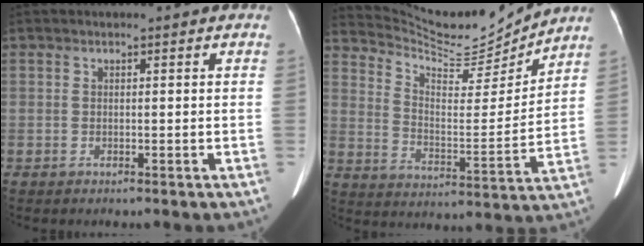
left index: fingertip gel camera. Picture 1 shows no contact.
{"total": 16.6, "force": [16.0, 1.4, 4.0], "torque": [-0.087, -0.027, 0.253]}